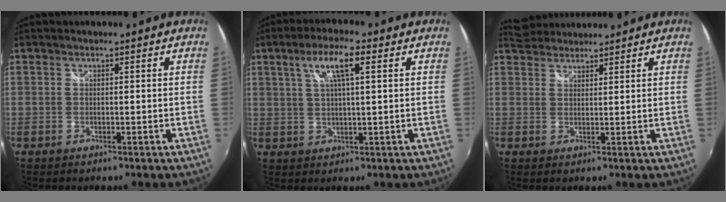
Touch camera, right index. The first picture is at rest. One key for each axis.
{"total": 7.1, "fx": 2.8, "fy": 1.2, "fz": 6.4, "tx": -0.120, "ty": 0.009, "tz": 0.051}
{"total": 5.1, "fx": 4.8, "fy": 1.6, "fz": 0.8, "tx": -0.018, "ty": 0.021, "tz": 0.080}